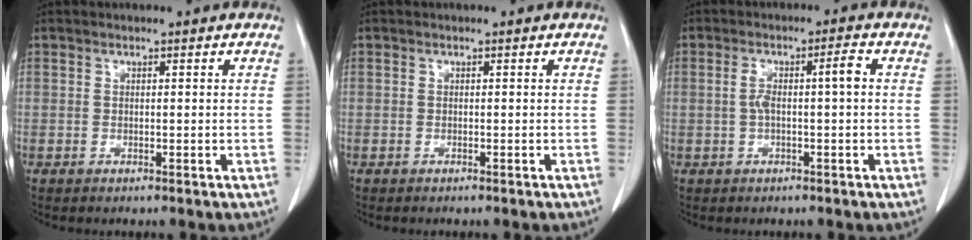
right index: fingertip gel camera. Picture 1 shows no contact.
{"total": 0.0}
{"total": 4.3, "force": [0.1, 0.4, 4.3], "torque": [-0.084, 0.019, 0.005]}